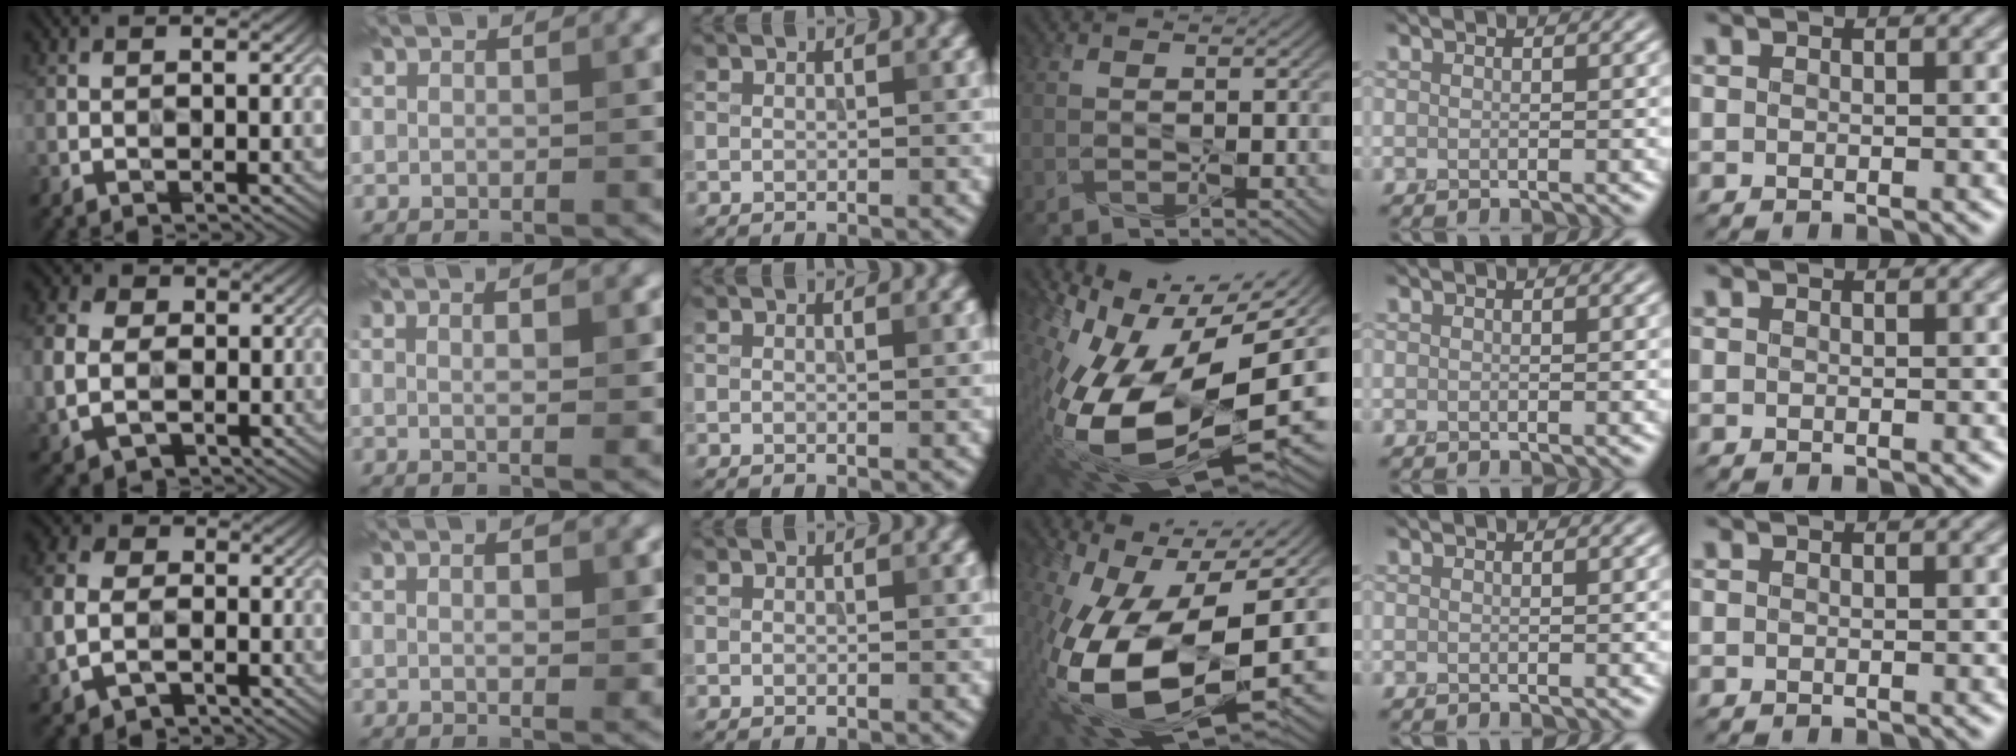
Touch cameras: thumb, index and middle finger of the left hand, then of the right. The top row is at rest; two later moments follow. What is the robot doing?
{"motion": "wipe", "object": "whiteboard"}